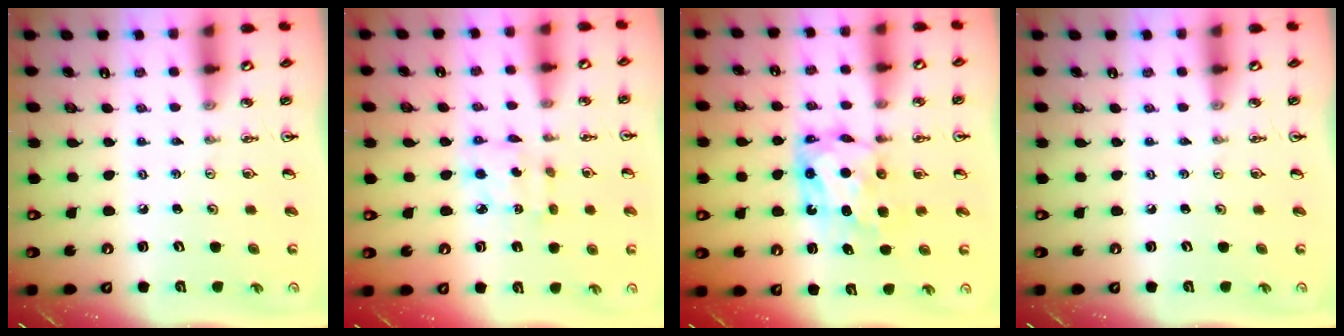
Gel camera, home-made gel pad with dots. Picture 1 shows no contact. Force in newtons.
{"total": 4.4, "press": 4.4, "slide": 0.2}
{"total": 7.4, "press": 7.4, "slide": 0.7}
{"total": 0.0}